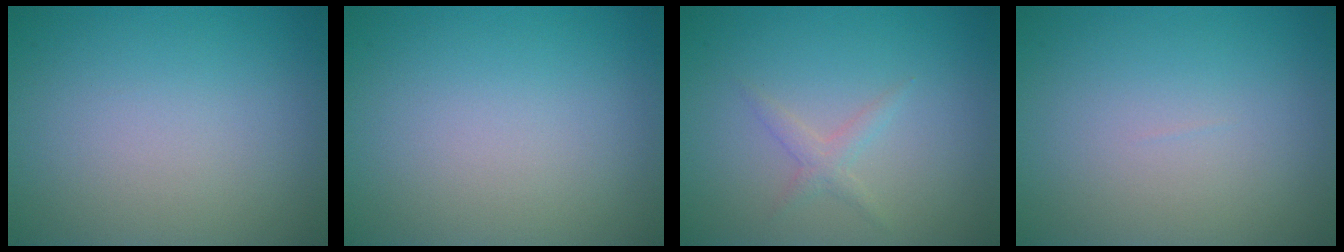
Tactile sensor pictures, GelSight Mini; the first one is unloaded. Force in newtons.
{"total": 0.0}
{"total": 1.3, "press": 1.3, "slide": 0.1}
{"total": 0.0}